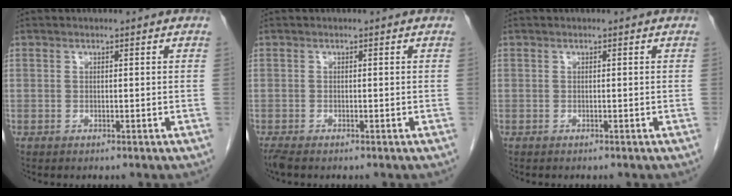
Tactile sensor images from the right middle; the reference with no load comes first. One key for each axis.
{"total": 1.6, "fx": -1.3, "fy": 0.3, "fz": 0.8, "tx": -0.023, "ty": -0.007, "tz": -0.026}
{"total": 0.0}